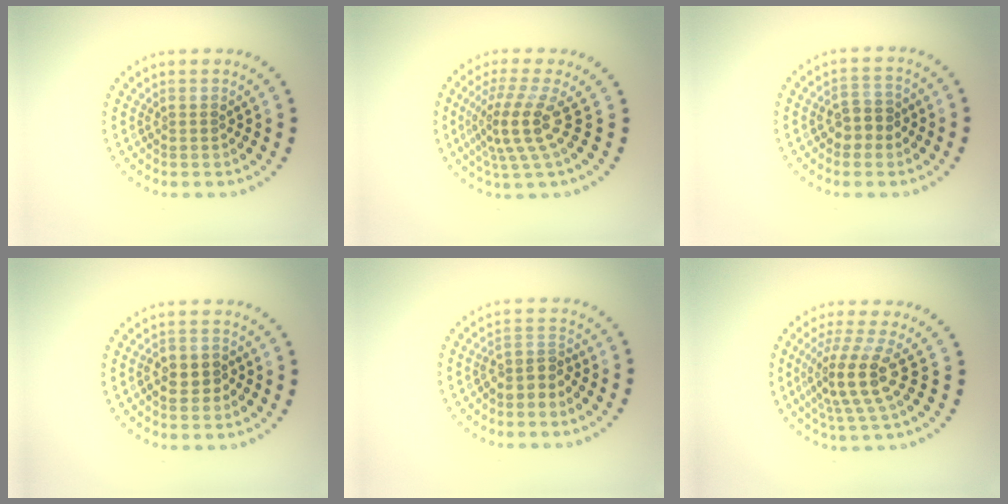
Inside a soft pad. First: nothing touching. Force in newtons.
{"total": 4.3, "press": 2.9, "slide": 3.1}
{"total": 2.7, "press": 2.7, "slide": 0.4}
{"total": 1.9, "press": 1.8, "slide": 0.6}
{"total": 2.4, "press": 1.9, "slide": 1.5}
{"total": 4.6, "press": 3.5, "slide": 3.0}